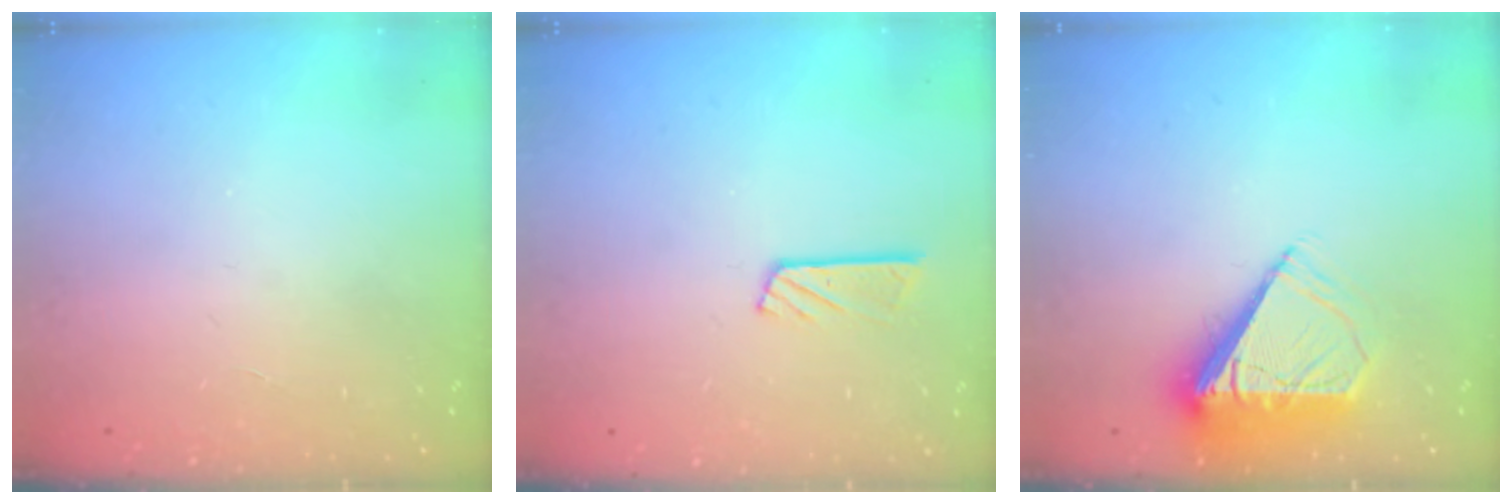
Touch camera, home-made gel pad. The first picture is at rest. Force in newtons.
{"total": 6.6, "press": 6.6, "slide": 0.1}
{"total": 8.7, "press": 8.6, "slide": 1.3}